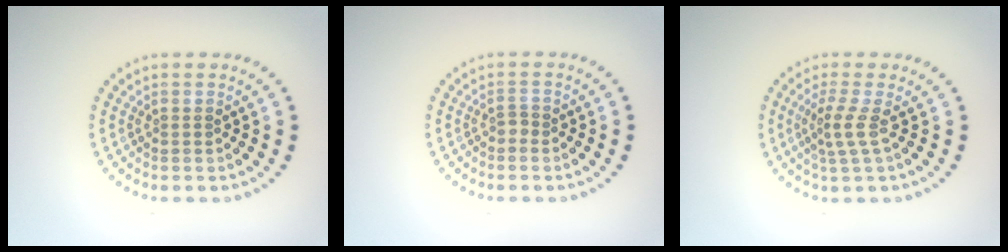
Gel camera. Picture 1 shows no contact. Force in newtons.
{"total": 0.9, "press": 0.6, "slide": 0.6}
{"total": 2.1, "press": 1.5, "slide": 1.5}